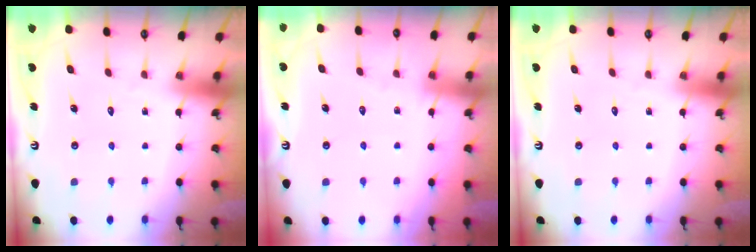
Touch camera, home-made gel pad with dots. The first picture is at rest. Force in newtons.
{"total": 2.8, "press": 2.7, "slide": 0.5}
{"total": 0.0}